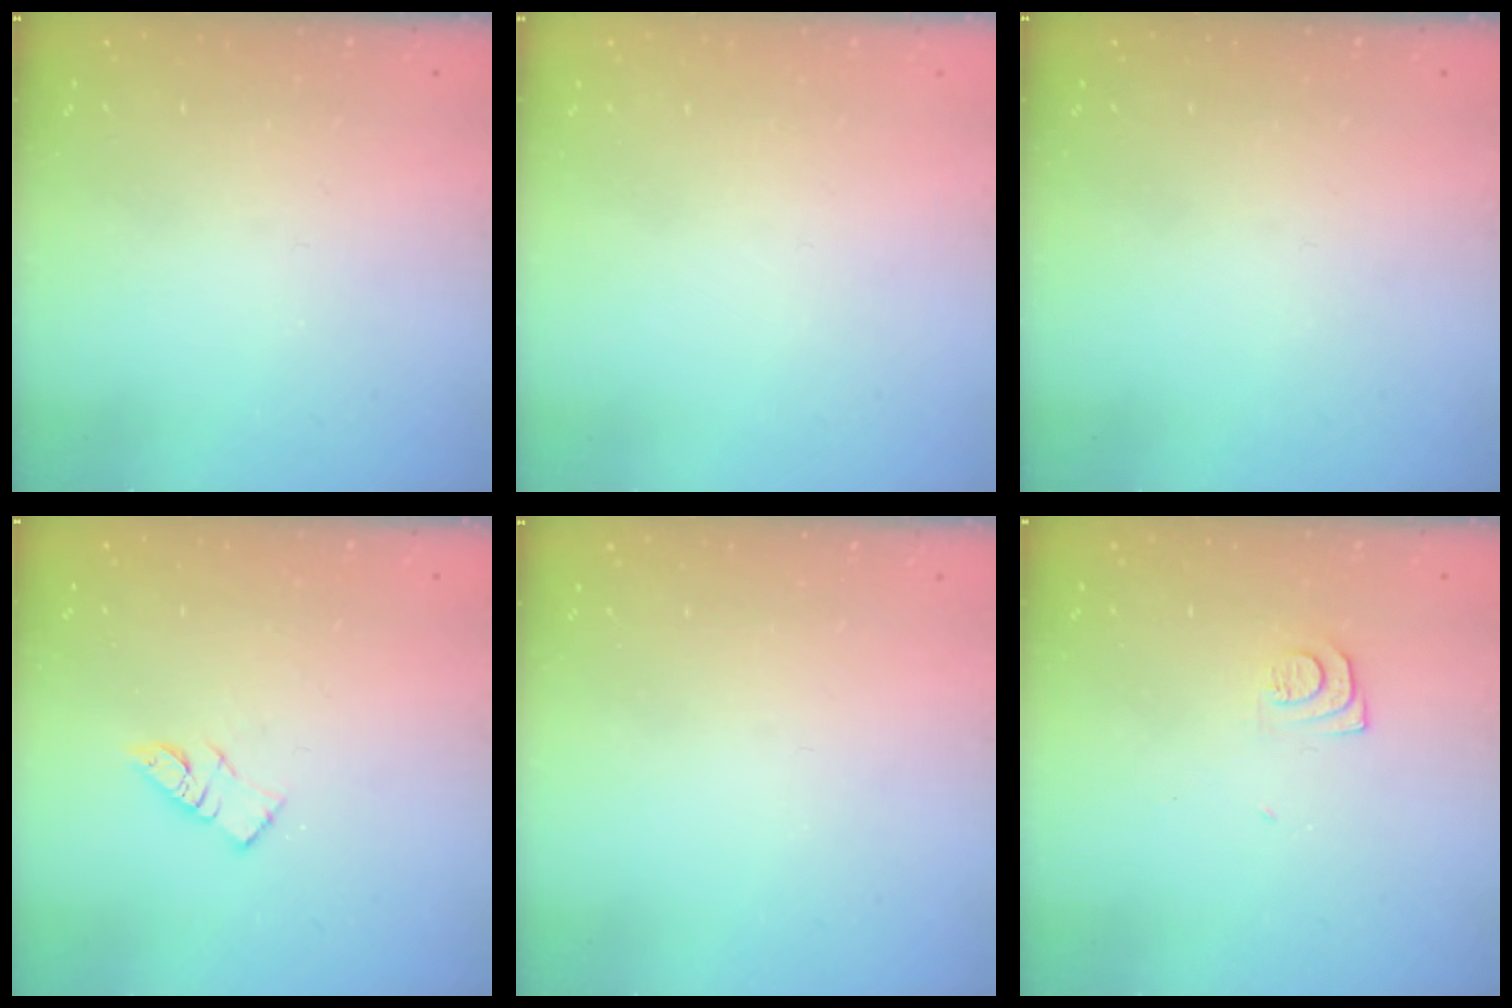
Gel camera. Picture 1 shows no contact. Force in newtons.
{"total": 1.5, "press": 1.5, "slide": 0.1}
{"total": 0.0}
{"total": 7.5, "press": 7.4, "slide": 0.4}
{"total": 0.0}
{"total": 7.3, "press": 7.2, "slide": 0.8}